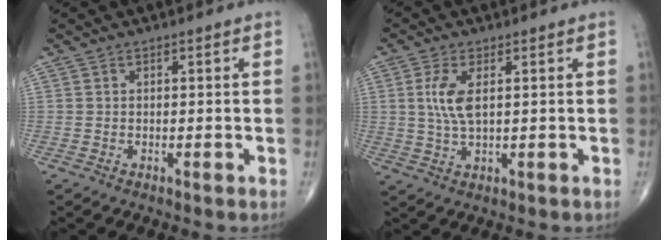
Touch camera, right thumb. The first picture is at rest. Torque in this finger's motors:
{"motor_torque": [0.86, 1.06, 0.73, -0.52, 0.07]}